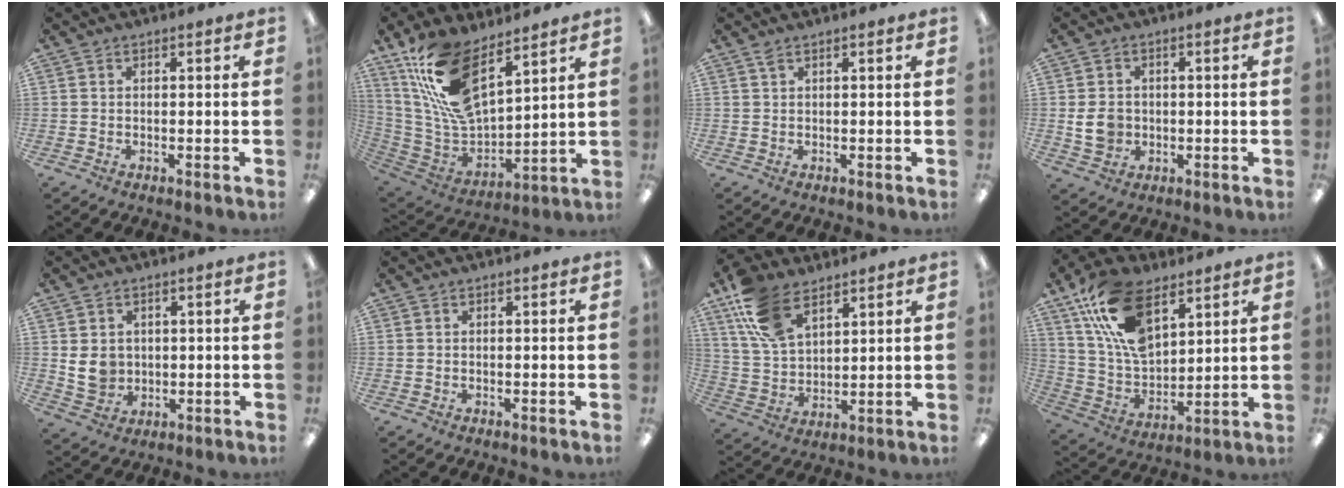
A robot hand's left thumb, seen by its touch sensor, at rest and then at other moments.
{"total": 19.7, "force": [12.1, 9.1, 12.6], "torque": [-0.271, -0.059, 0.222]}
{"total": 1.6, "force": [0.8, 0.4, 1.2], "torque": [-0.027, 0.003, 0.014]}
{"total": 5.9, "force": [-0.3, 4.9, 3.2], "torque": [-0.066, 0.005, -0.006]}
{"total": 6.2, "force": [1.2, 5.3, 3.1], "torque": [-0.054, 0.001, 0.020]}
{"total": 0.0}
{"total": 14.2, "force": [8.7, 7.7, 8.3], "torque": [-0.177, -0.018, 0.166]}
{"total": 18.9, "force": [10.2, 10.6, 11.9], "torque": [-0.251, -0.033, 0.188]}